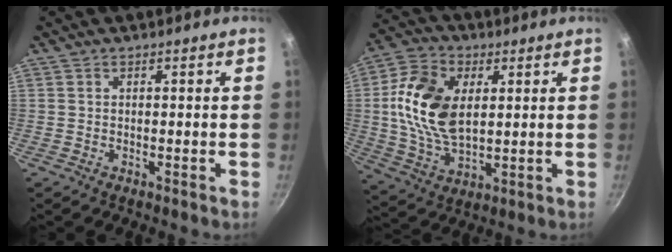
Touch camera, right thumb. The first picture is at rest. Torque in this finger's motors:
{"motor_torque": [-0.79, 1.38, 1.25, 0.17, 0.19]}